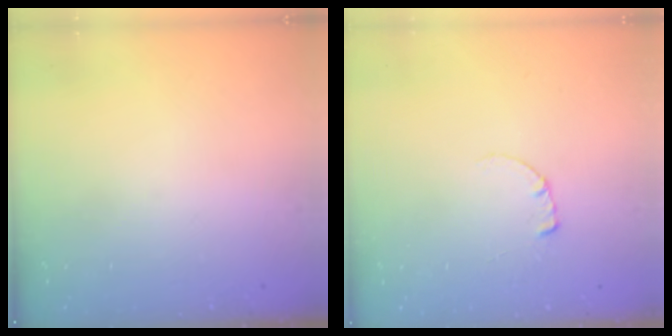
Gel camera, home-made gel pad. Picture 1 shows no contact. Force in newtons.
{"total": 0.6, "press": 0.5, "slide": 0.2}